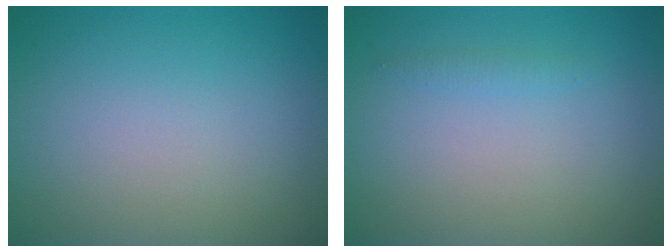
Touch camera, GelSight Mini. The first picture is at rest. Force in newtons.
{"total": 0.7, "press": 0.7, "slide": 0.0}